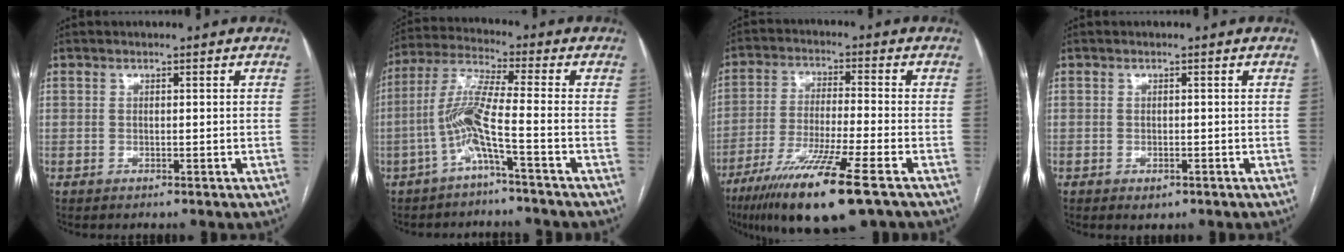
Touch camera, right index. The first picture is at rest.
{"total": 7.6, "force": [-2.9, -1.0, 6.9], "torque": [-0.150, 0.016, -0.062]}
{"total": 14.7, "force": [-8.8, 0.2, 11.8], "torque": [-0.229, -0.041, -0.154]}
{"total": 1.3, "force": [-0.7, 0.7, 0.9], "torque": [-0.014, -0.001, -0.001]}